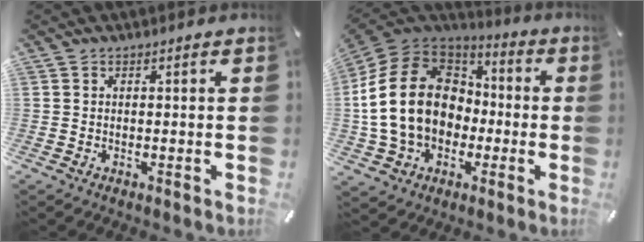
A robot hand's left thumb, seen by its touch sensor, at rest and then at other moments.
{"total": 20.9, "force": [-1.5, 16.7, 12.5], "torque": [-0.270, 0.027, -0.024]}